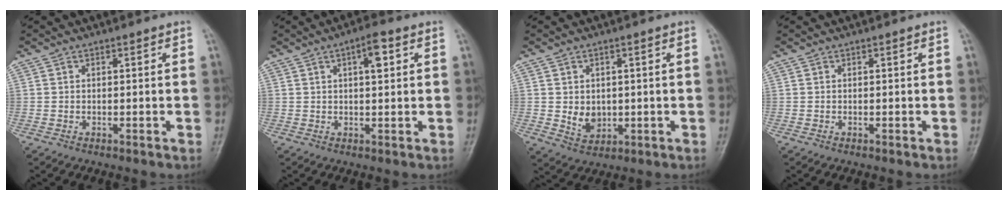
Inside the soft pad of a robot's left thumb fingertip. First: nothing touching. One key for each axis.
{"total": 4.5, "fx": 1.6, "fy": 1.7, "fz": 3.9, "tx": -0.053, "ty": 0.003, "tz": 0.021}
{"total": 4.9, "fx": 0.0, "fy": 4.0, "fz": 3.0, "tx": -0.031, "ty": -0.008, "tz": 0.014}
{"total": 0.0}